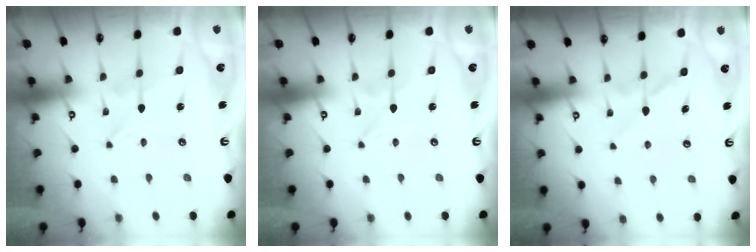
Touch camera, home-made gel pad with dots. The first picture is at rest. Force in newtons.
{"total": 0.0}
{"total": 6.2, "press": 6.1, "slide": 0.5}